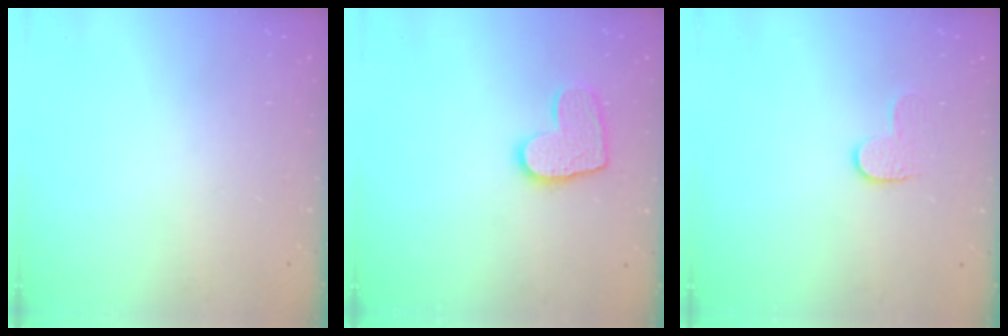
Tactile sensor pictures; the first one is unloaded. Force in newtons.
{"total": 10.6, "press": 10.6, "slide": 0.8}
{"total": 5.8, "press": 5.8, "slide": 0.5}